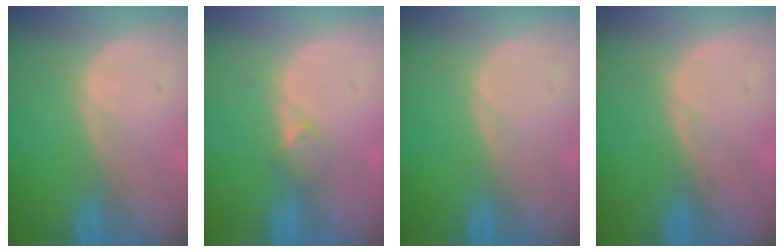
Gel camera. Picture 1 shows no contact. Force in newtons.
{"total": 2.1, "press": 1.8, "slide": 1.0}
{"total": 0.0}
{"total": 0.5, "press": 0.1, "slide": 0.5}